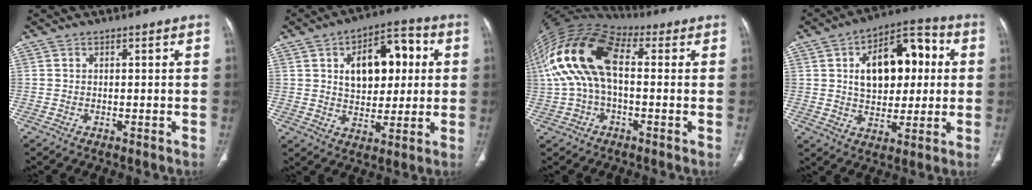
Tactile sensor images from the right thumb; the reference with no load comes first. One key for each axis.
{"total": 14.4, "fx": 3.3, "fy": 8.8, "fz": 11.0, "tx": -0.119, "ty": 0.012, "tz": 0.050}
{"total": 16.5, "fx": 1.6, "fy": 8.9, "fz": 13.8, "tx": -0.284, "ty": 0.042, "tz": 0.021}
{"total": 16.8, "fx": 3.2, "fy": 10.2, "fz": 13.0, "tx": -0.156, "ty": 0.018, "tz": 0.048}